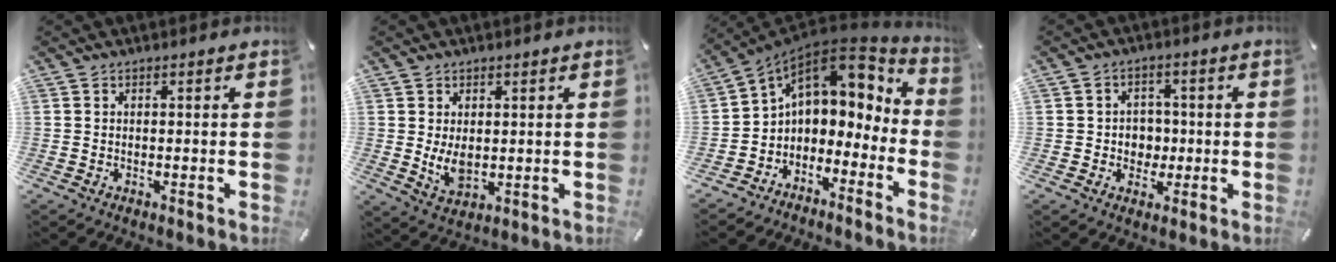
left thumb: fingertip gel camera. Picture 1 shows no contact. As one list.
[{"total": 5.9, "force": [0.5, 4.3, 4.0], "torque": [-0.085, -0.004, 0.010]}, {"total": 8.6, "force": [3.3, 6.9, 4.1], "torque": [-0.072, -0.033, 0.061]}, {"total": 5.1, "force": [-0.4, 4.8, 1.5], "torque": [-0.013, 0.003, -0.012]}]